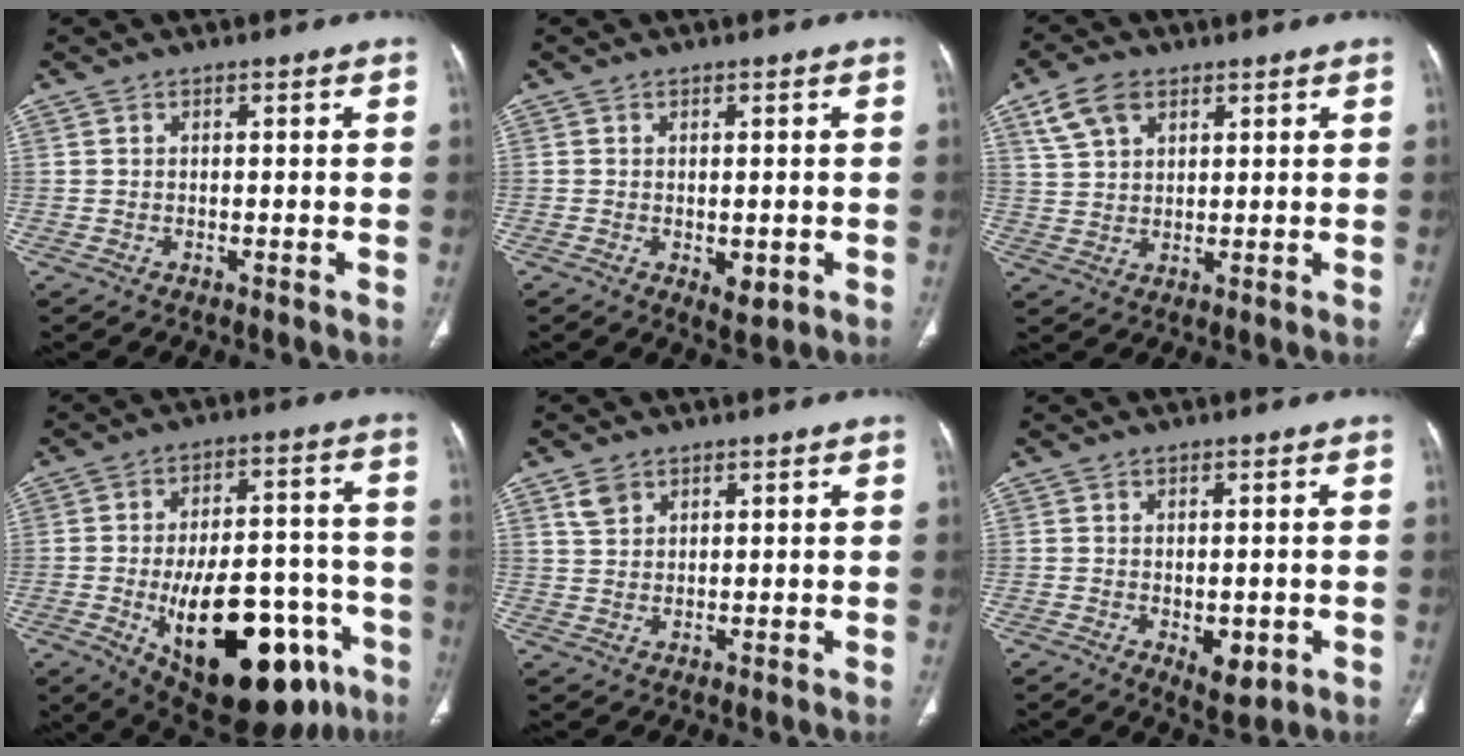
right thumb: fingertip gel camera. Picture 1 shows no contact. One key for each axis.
{"total": 3.1, "fx": -0.8, "fy": 1.7, "fz": 2.5, "tx": -0.025, "ty": -0.002, "tz": -0.001}
{"total": 6.9, "fx": 3.8, "fy": 4.1, "fz": 4.0, "tx": -0.067, "ty": -0.005, "tz": 0.079}
{"total": 27.8, "fx": -10.8, "fy": 13.1, "fz": 22.0, "tx": -0.272, "ty": 0.036, "tz": -0.134}
{"total": 3.1, "fx": 2.0, "fy": 2.0, "fz": 1.2, "tx": -0.018, "ty": -0.005, "tz": 0.044}
{"total": 4.8, "fx": -1.3, "fy": 2.6, "fz": 3.9, "tx": -0.040, "ty": -0.001, "tz": -0.008}